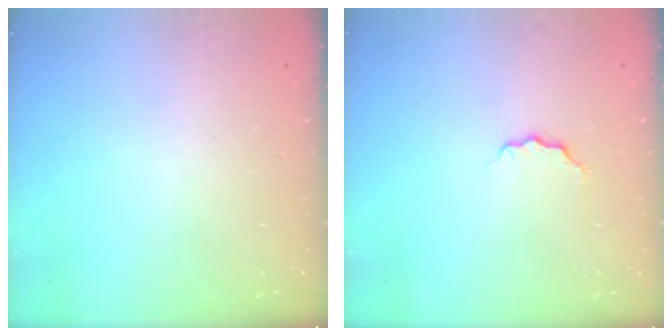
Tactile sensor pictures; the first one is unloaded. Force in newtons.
{"total": 3.5, "press": 3.5, "slide": 0.5}